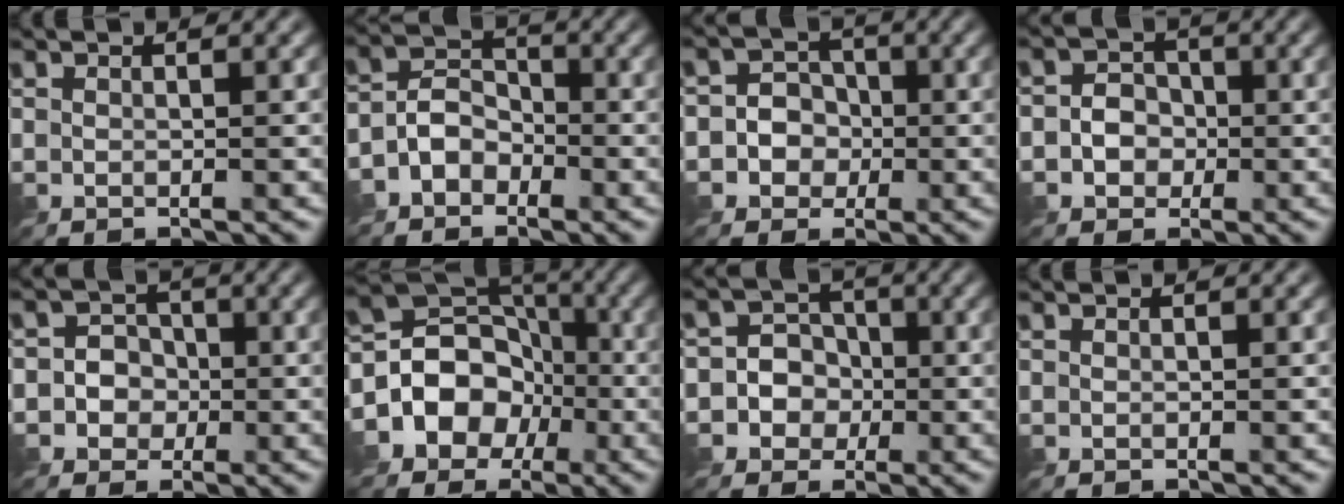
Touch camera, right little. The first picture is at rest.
{"total": 3.1, "force": [-1.9, 2.2, 1.0], "torque": [-0.008, 0.011, -0.049]}
{"total": 4.5, "force": [-1.0, 4.3, 1.0], "torque": [-0.003, 0.022, -0.044]}
{"total": 3.2, "force": [-0.7, 2.9, 1.1], "torque": [0.005, 0.004, -0.033]}
{"total": 3.9, "force": [-0.9, 3.7, 0.8], "torque": [0.003, 0.016, -0.040]}
{"total": 12.1, "force": [-4.3, 10.4, 4.5], "torque": [-0.080, 0.003, -0.095]}
{"total": 5.4, "force": [-1.3, 5.1, 1.0], "torque": [-0.003, 0.025, -0.052]}
{"total": 0.0}